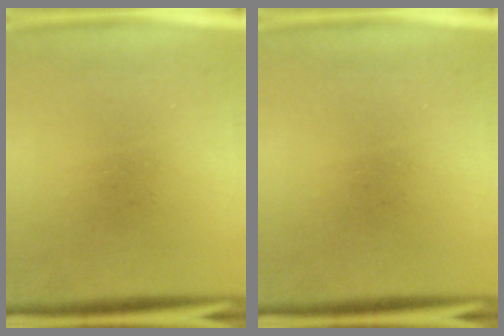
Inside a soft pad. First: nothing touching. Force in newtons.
{"total": 0.0}